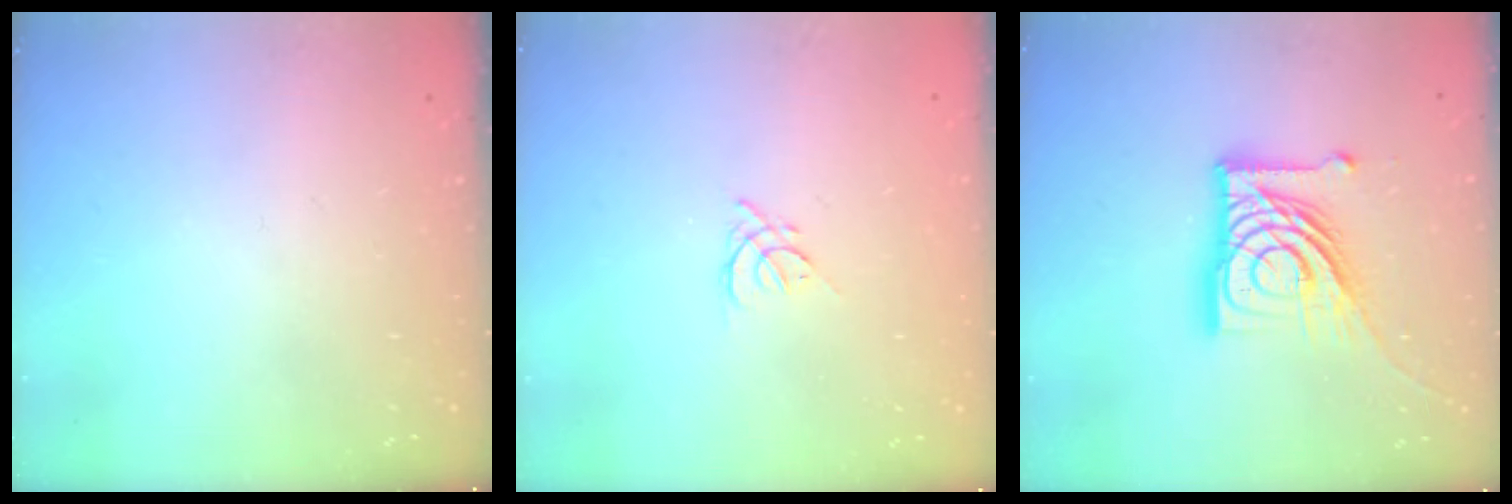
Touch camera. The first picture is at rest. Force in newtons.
{"total": 2.6, "press": 2.5, "slide": 0.6}
{"total": 20.5, "press": 20.4, "slide": 2.4}